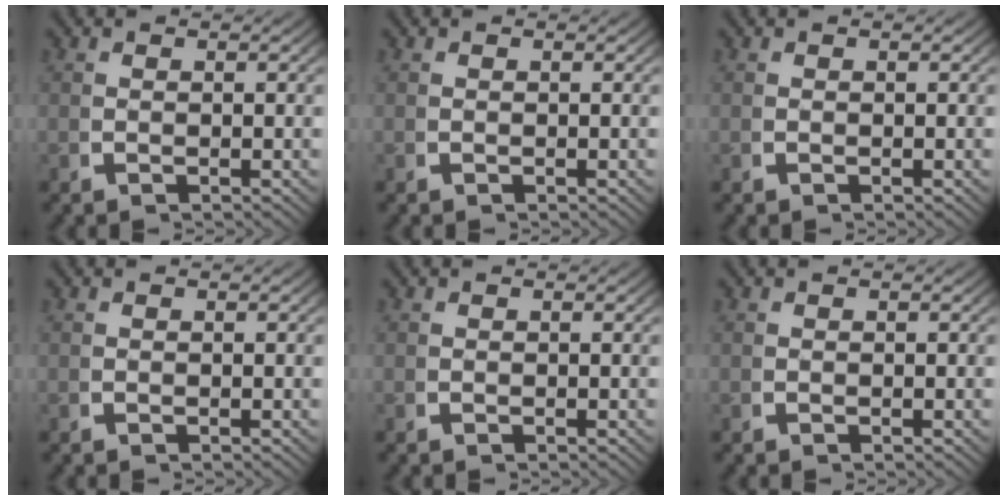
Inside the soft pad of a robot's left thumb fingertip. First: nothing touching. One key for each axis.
{"total": 0.0}
{"total": 0.0}
{"total": 0.0}
{"total": 0.0}
{"total": 0.0}